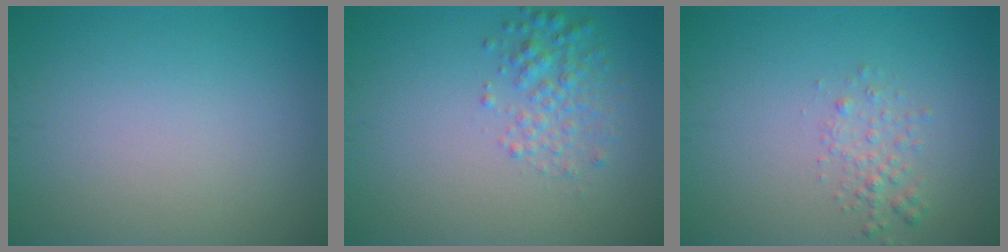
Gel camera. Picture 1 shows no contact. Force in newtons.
{"total": 2.4, "press": 2.4, "slide": 0.1}
{"total": 1.6, "press": 1.6, "slide": 0.1}